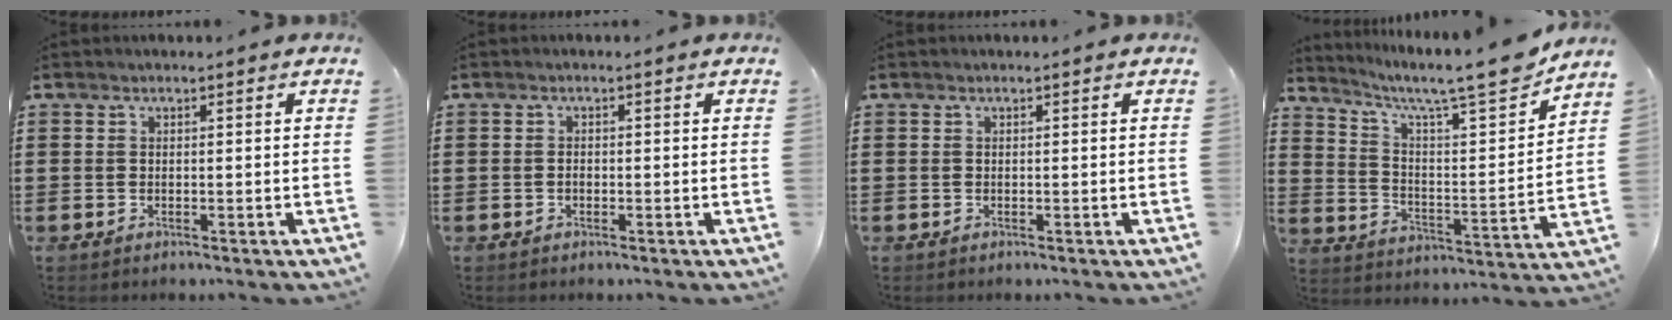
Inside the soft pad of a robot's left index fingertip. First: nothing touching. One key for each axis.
{"total": 0.7, "fx": -0.3, "fy": 0.4, "fz": 0.5, "tx": -0.013, "ty": -0.003, "tz": -0.004}
{"total": 0.0}
{"total": 9.6, "fx": 8.2, "fy": 0.5, "fz": 5.1, "tx": -0.108, "ty": -0.061, "tz": 0.128}